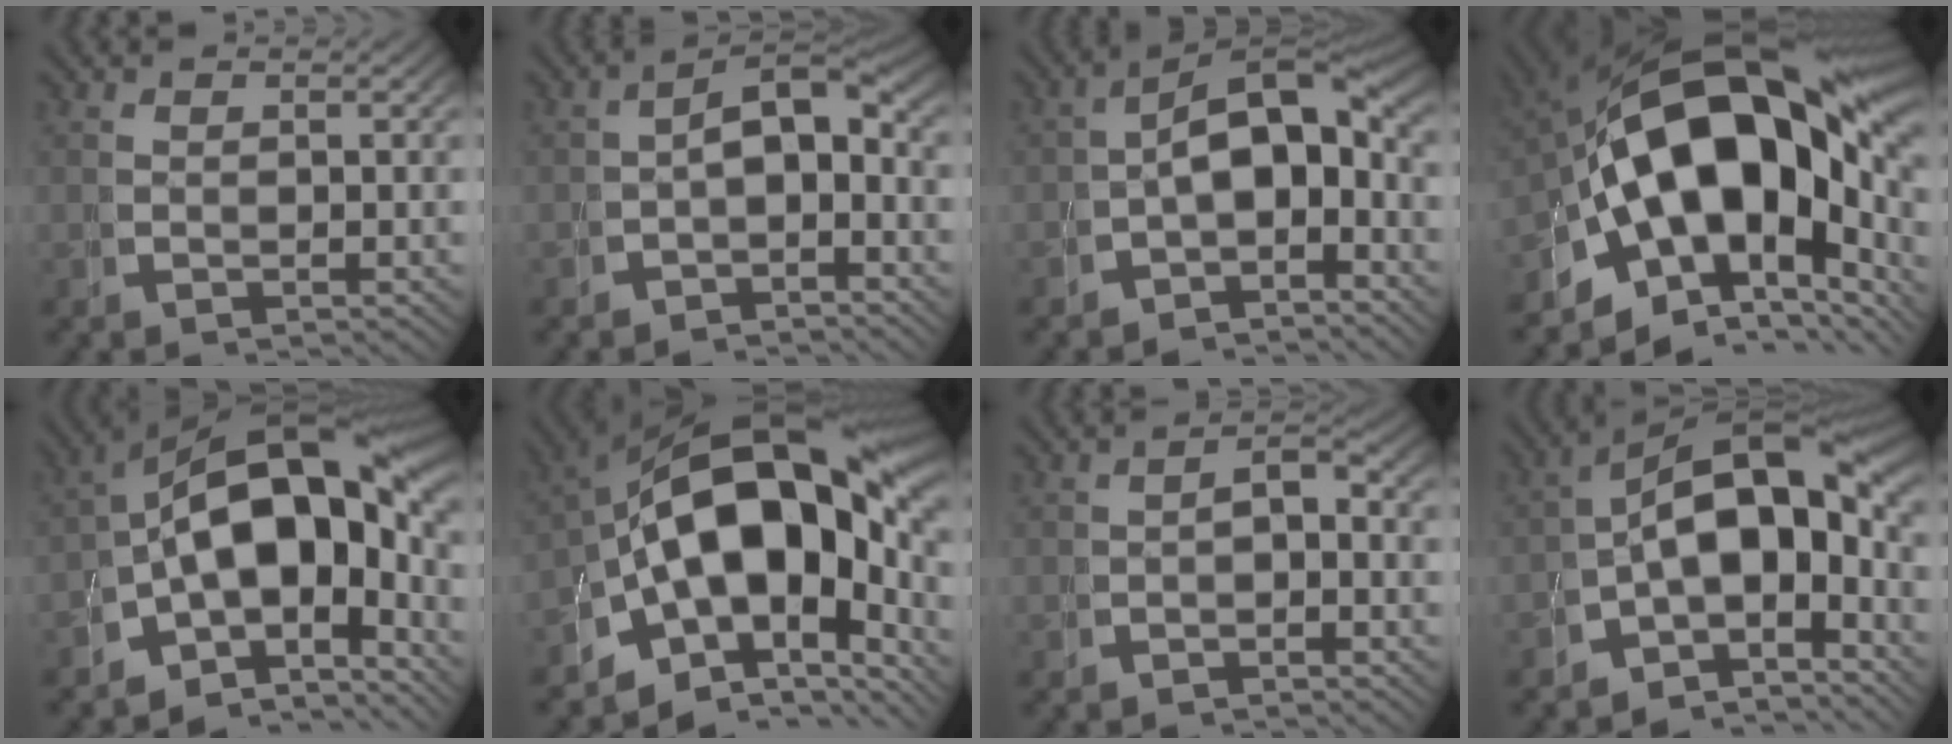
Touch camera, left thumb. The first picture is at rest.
{"total": 6.0, "force": [-0.5, 3.8, 4.6], "torque": [-0.055, -0.006, -0.010]}
{"total": 9.1, "force": [0.0, 5.8, 7.1], "torque": [-0.086, -0.008, -0.007]}
{"total": 22.9, "force": [0.5, 14.1, 18.0], "torque": [-0.301, -0.048, 0.024]}
{"total": 18.0, "force": [-0.3, 11.3, 14.0], "torque": [-0.213, -0.031, -0.008]}
{"total": 19.9, "force": [0.0, 12.7, 15.3], "torque": [-0.257, -0.046, 0.011]}
{"total": 2.3, "force": [-0.8, 1.3, 1.7], "torque": [-0.021, -0.003, -0.009]}
{"total": 14.9, "force": [-0.1, 9.4, 11.6], "torque": [-0.165, -0.022, -0.010]}